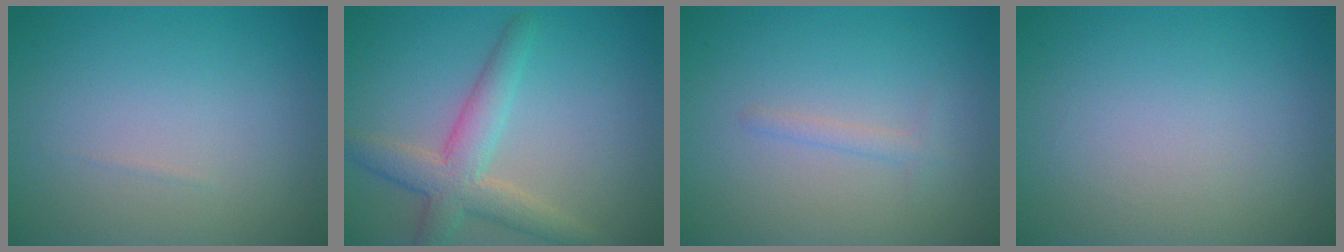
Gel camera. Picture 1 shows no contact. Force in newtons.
{"total": 4.5, "press": 4.5, "slide": 0.1}
{"total": 1.0, "press": 1.0, "slide": 0.0}
{"total": 0.0}